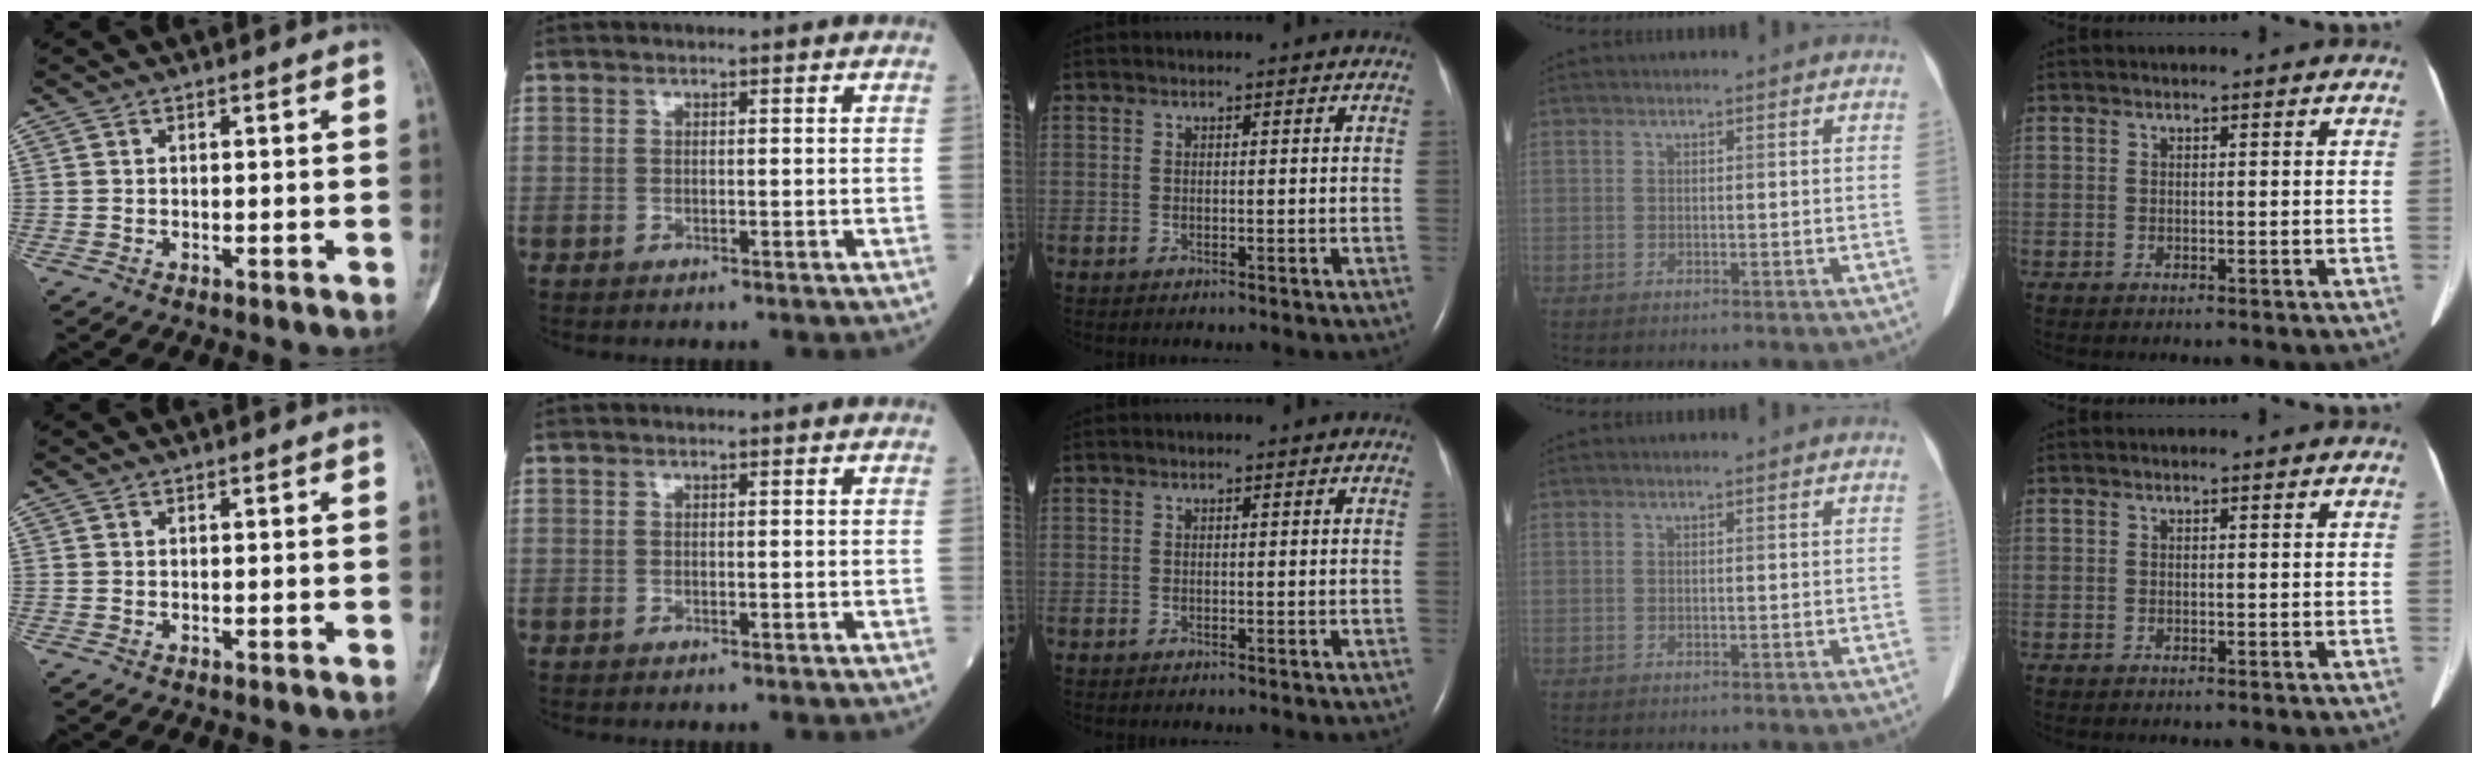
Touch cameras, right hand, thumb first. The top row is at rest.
{}